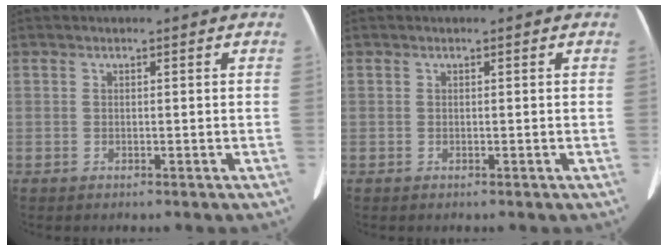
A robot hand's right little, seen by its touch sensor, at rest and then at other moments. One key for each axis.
{"total": 0.0}